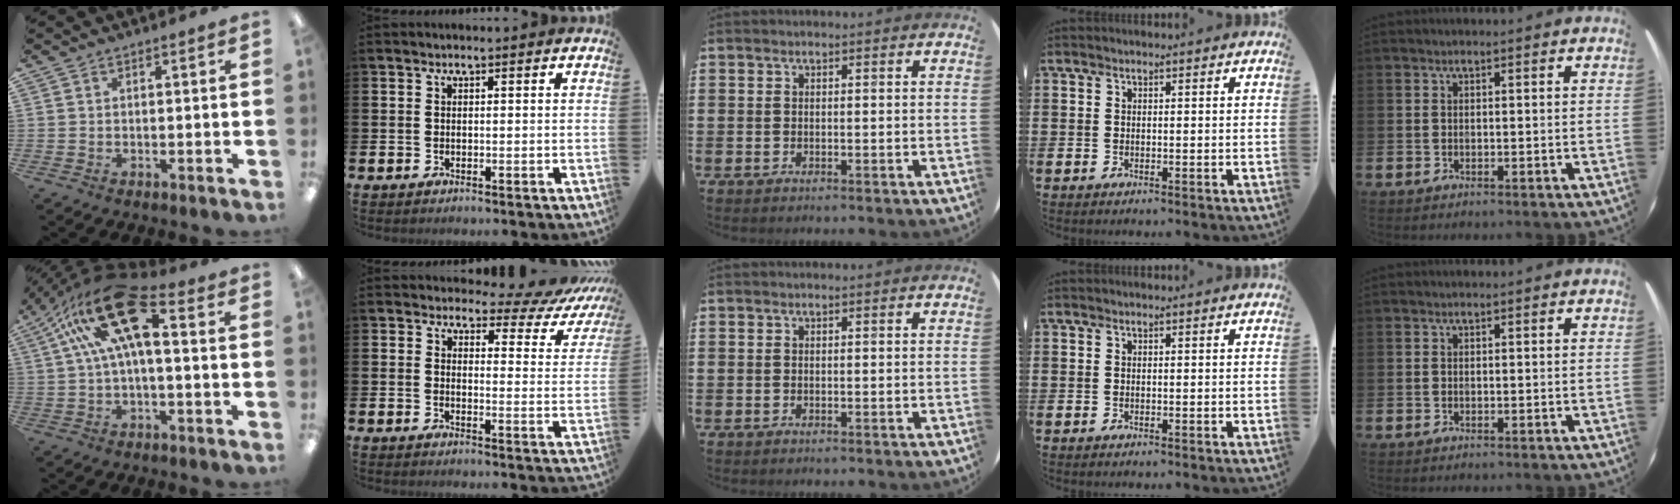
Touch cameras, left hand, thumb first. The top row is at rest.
{"thumb": {"total": 20.9, "force": [6.5, 9.3, 17.5], "torque": [-0.330, -0.016, 0.111]}, "index": {"total": 3.6, "force": [2.7, 2.1, 1.1], "torque": [-0.011, -0.033, 0.032]}}